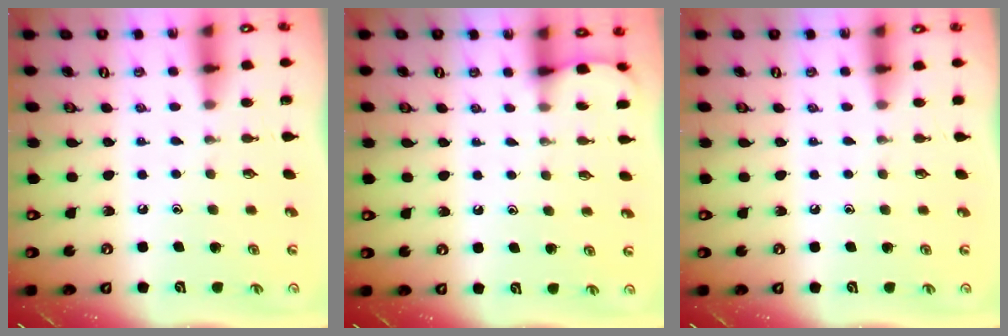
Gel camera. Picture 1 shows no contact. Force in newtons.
{"total": 2.5, "press": 2.5, "slide": 0.3}
{"total": 1.9, "press": 1.9, "slide": 0.1}